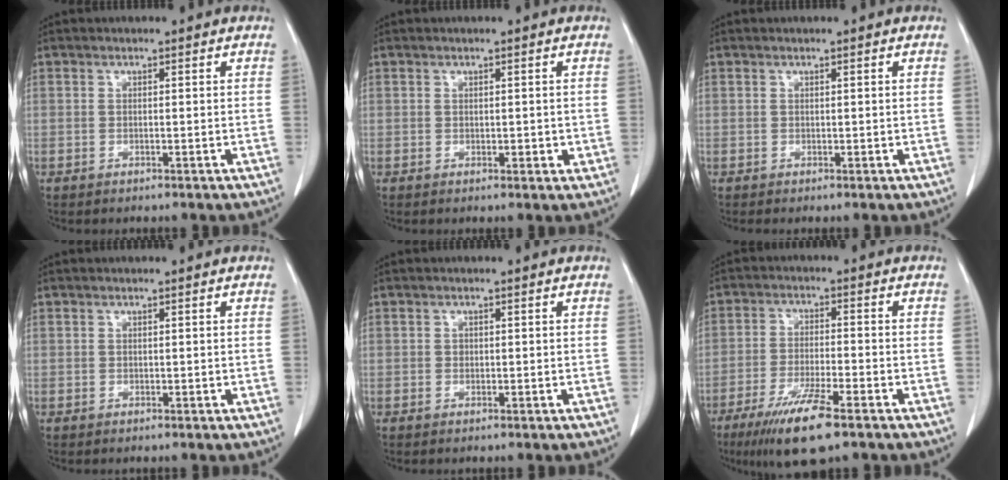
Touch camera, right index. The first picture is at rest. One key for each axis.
{"total": 1.4, "fx": 0.0, "fy": 1.0, "fz": 0.9, "tx": -0.009, "ty": 0.000, "tz": 0.004}
{"total": 0.0}
{"total": 0.0}
{"total": 0.6, "fx": 0.0, "fy": 0.5, "fz": 0.2, "tx": 0.001, "ty": 0.002, "tz": 0.000}
{"total": 9.7, "fx": -6.2, "fy": 0.8, "fz": 7.4, "tx": -0.140, "ty": -0.024, "tz": -0.104}